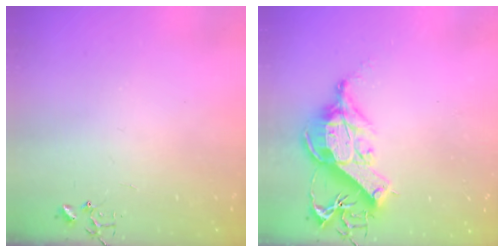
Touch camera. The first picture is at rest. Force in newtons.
{"total": 13.7, "press": 13.5, "slide": 2.2}